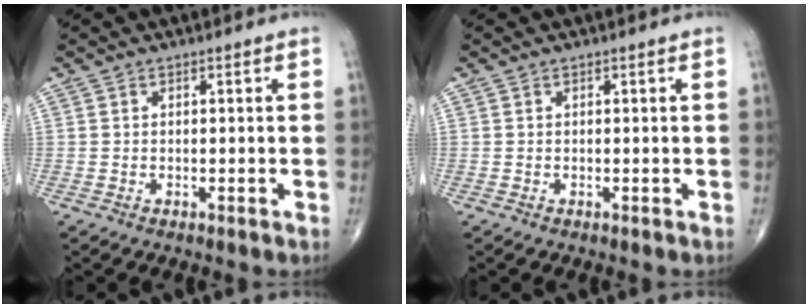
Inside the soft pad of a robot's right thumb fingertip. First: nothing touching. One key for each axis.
{"total": 0.0}